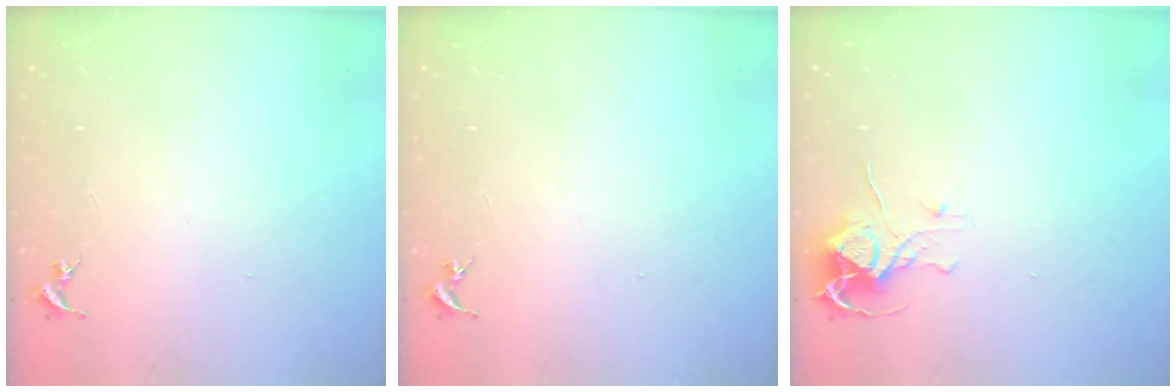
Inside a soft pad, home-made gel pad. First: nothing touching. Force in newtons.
{"total": 0.0}
{"total": 8.0, "press": 8.0, "slide": 0.6}